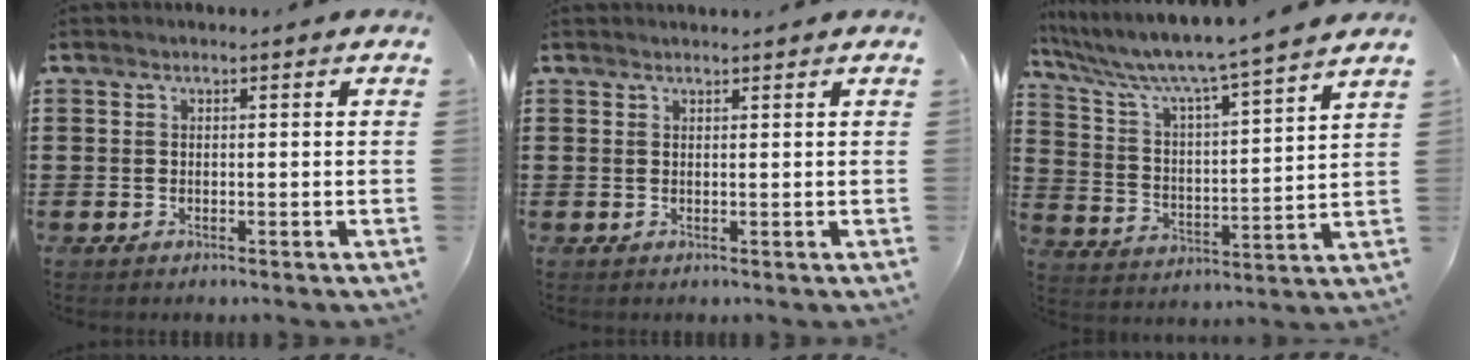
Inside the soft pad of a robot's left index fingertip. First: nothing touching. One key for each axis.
{"total": 0.9, "fx": 0.9, "fy": -0.1, "fz": 0.2, "tx": -0.004, "ty": -0.003, "tz": 0.018}
{"total": 6.2, "fx": 5.5, "fy": -0.6, "fz": 2.8, "tx": -0.082, "ty": -0.050, "tz": 0.083}